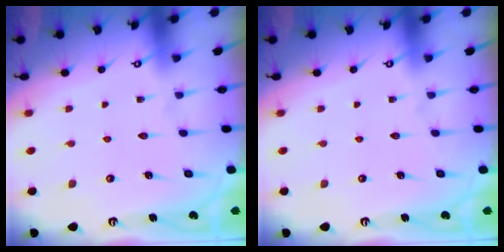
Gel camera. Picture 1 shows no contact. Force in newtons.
{"total": 0.0}